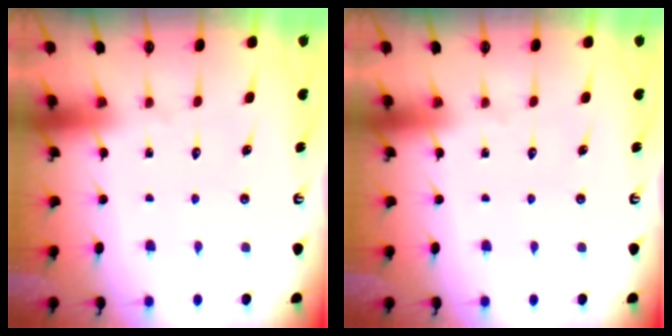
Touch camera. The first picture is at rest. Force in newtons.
{"total": 0.0}